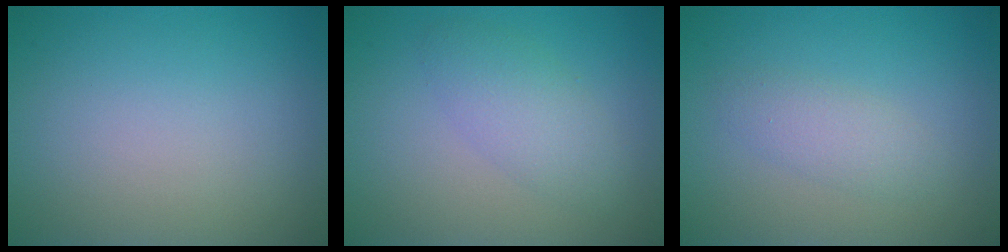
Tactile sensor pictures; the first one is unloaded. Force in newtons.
{"total": 2.9, "press": 2.9, "slide": 0.1}
{"total": 1.9, "press": 1.9, "slide": 0.1}